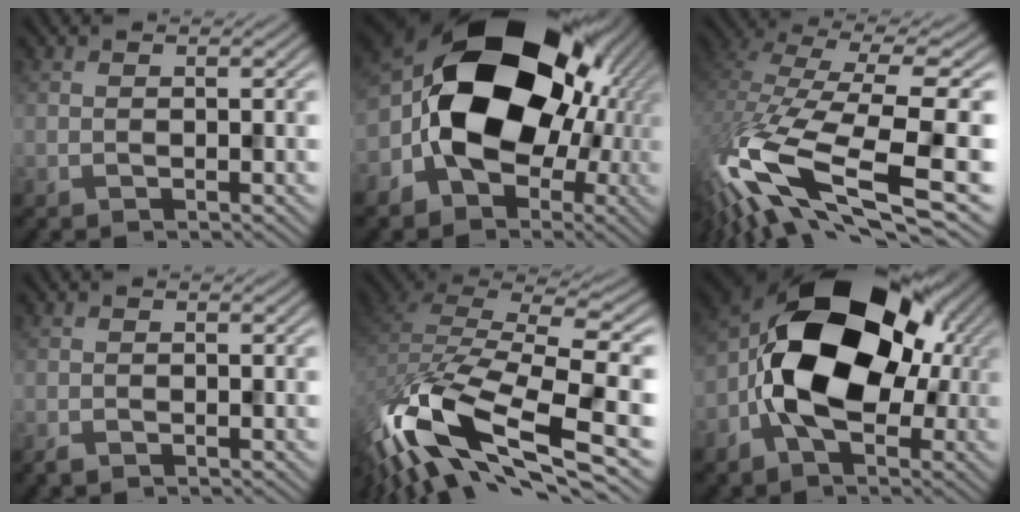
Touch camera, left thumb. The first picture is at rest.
{"total": 18.2, "force": [-0.5, 13.3, 12.4], "torque": [-0.211, -0.020, -0.007]}
{"total": 16.0, "force": [-6.0, 5.4, 13.8], "torque": [-0.319, -0.022, -0.093]}
{"total": 0.6, "force": [-0.5, 0.3, 0.2], "torque": [-0.003, -0.003, -0.009]}
{"total": 15.4, "force": [-7.0, 5.6, 12.6], "torque": [-0.291, -0.015, -0.119]}
{"total": 16.3, "force": [-1.0, 10.4, 12.6], "torque": [-0.198, 0.009, -0.033]}